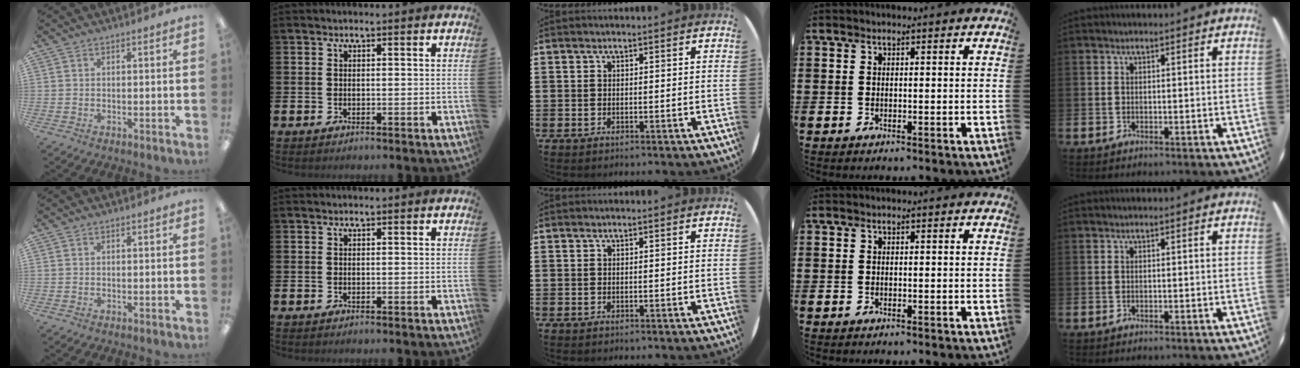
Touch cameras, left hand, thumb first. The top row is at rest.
{}